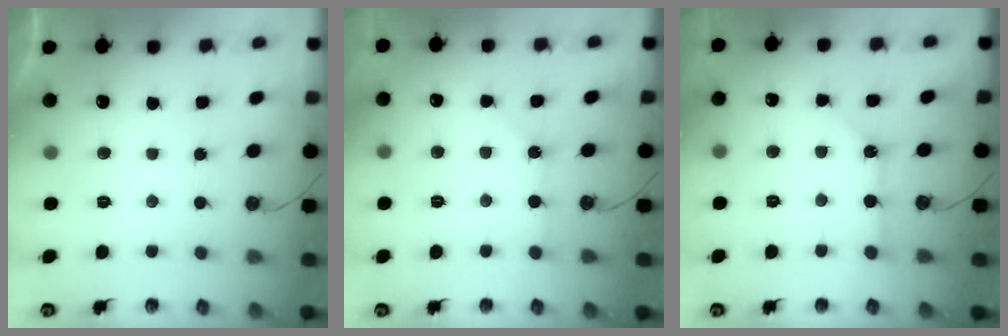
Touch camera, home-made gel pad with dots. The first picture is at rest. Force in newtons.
{"total": 1.5, "press": 1.5, "slide": 0.3}
{"total": 3.1, "press": 3.1, "slide": 0.1}